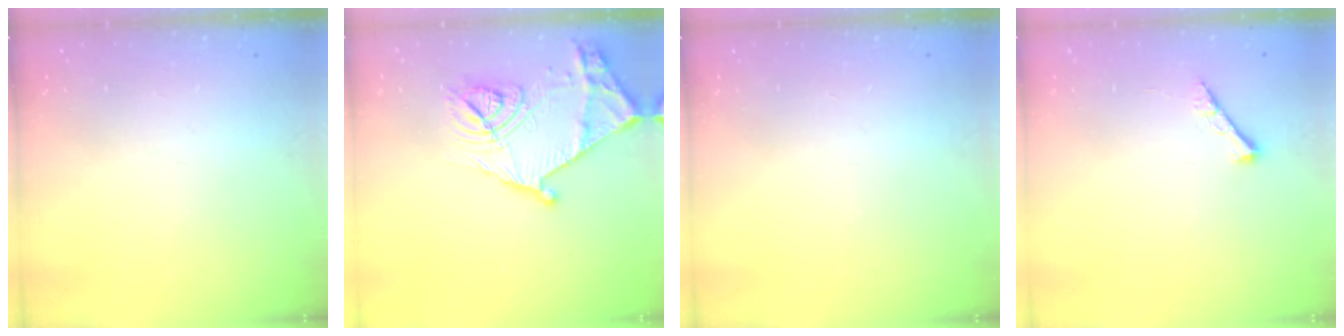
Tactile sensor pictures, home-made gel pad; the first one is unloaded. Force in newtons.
{"total": 19.0, "press": 19.0, "slide": 0.7}
{"total": 0.0}
{"total": 3.9, "press": 3.9, "slide": 0.5}